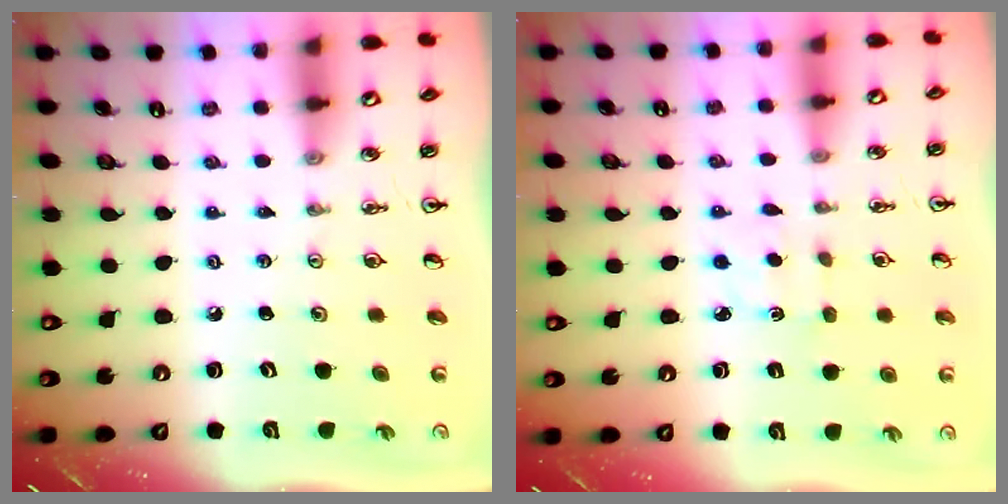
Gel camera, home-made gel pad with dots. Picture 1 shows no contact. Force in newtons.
{"total": 1.9, "press": 1.9, "slide": 0.4}